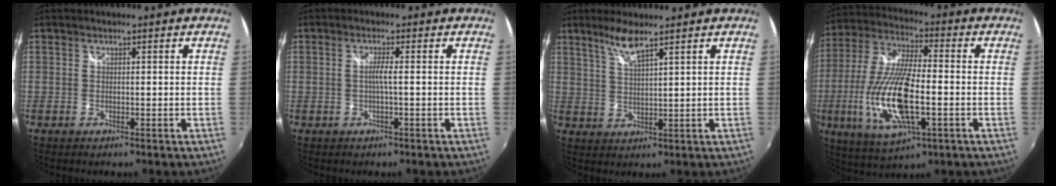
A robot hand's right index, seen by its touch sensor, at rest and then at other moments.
{"total": 1.9, "force": [-0.3, -0.4, 1.8], "torque": [-0.032, 0.000, -0.009]}
{"total": 4.6, "force": [3.5, 0.2, 3.1], "torque": [-0.064, 0.000, 0.071]}
{"total": 18.1, "force": [-4.2, 5.9, 16.5], "torque": [-0.346, -0.016, -0.075]}